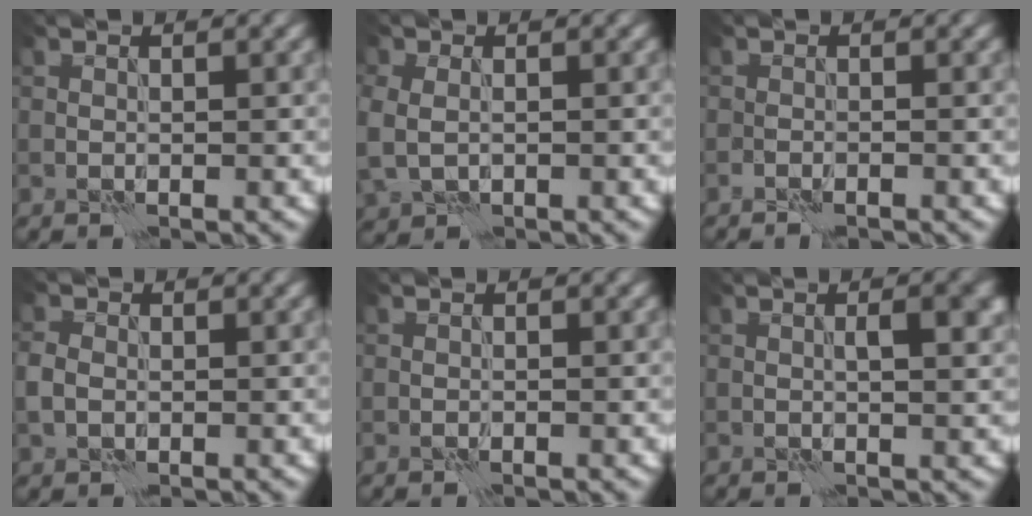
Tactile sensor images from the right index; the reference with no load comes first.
{"total": 3.7, "force": [-0.4, 2.9, 2.3], "torque": [-0.057, -0.007, 0.011]}
{"total": 1.0, "force": [-1.0, -0.1, 0.3], "torque": [-0.012, 0.000, -0.015]}
{"total": 1.8, "force": [0.2, 1.5, 1.0], "torque": [-0.025, 0.003, 0.000]}
{"total": 0.0}
{"total": 2.8, "force": [0.4, 0.7, 2.7], "torque": [-0.040, 0.002, 0.007]}